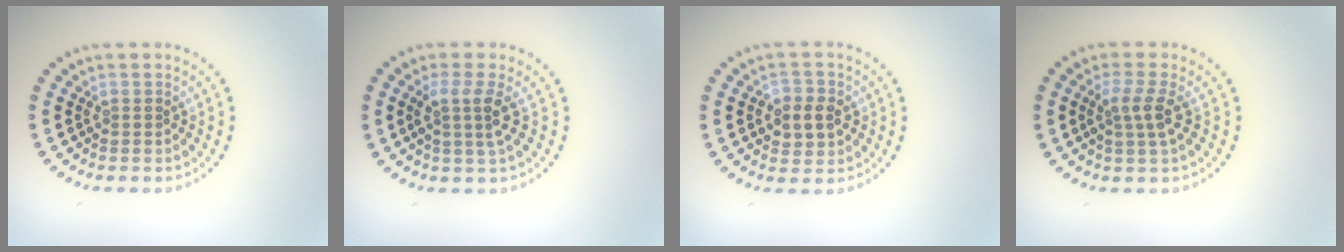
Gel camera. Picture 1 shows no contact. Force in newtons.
{"total": 2.6, "press": 2.1, "slide": 1.6}
{"total": 2.8, "press": 2.8, "slide": 0.4}
{"total": 2.4, "press": 2.1, "slide": 1.0}